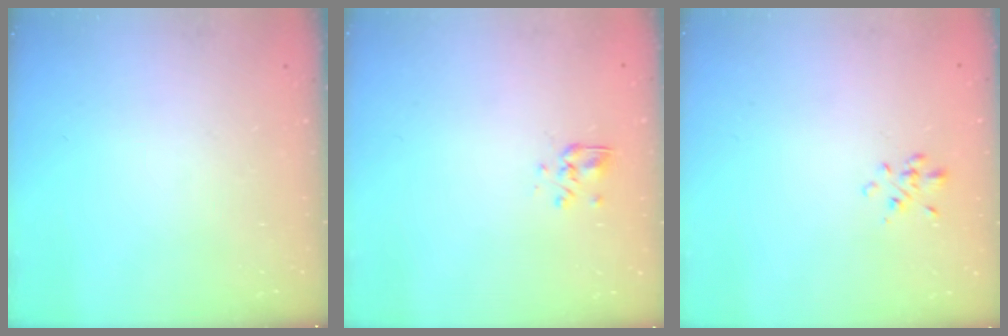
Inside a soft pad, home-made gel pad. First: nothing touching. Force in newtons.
{"total": 2.9, "press": 2.6, "slide": 1.3}
{"total": 1.6, "press": 1.5, "slide": 0.6}